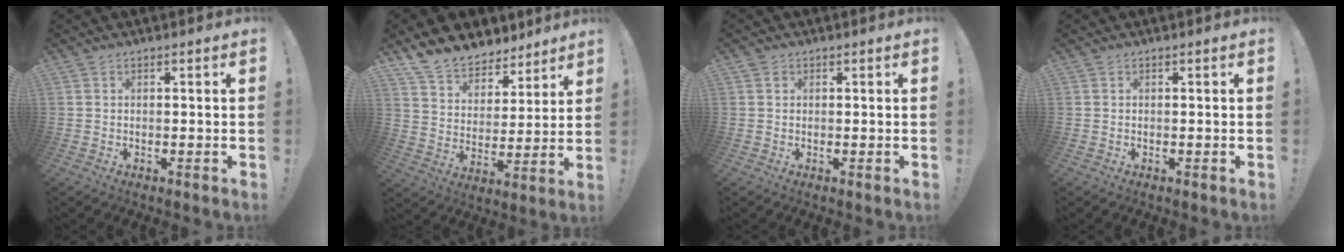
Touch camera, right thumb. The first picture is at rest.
{"total": 11.4, "force": [9.8, 5.5, 1.9], "torque": [-0.046, -0.081, 0.185]}
{"total": 0.8, "force": [0.4, 0.7, 0.1], "torque": [-0.003, 0.002, 0.008]}
{"total": 0.0}